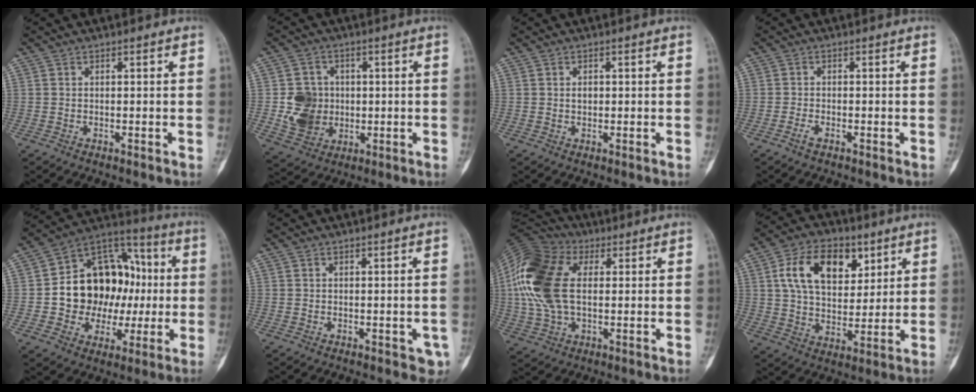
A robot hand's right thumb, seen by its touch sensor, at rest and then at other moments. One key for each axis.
{"total": 9.0, "fx": -0.3, "fy": 7.9, "fz": 4.2, "tx": -0.044, "ty": 0.002, "tz": 0.004}
{"total": 3.5, "fx": 0.3, "fy": 2.8, "fz": 2.1, "tx": -0.011, "ty": 0.003, "tz": 0.003}
{"total": 1.4, "fx": -0.9, "fy": 0.6, "fz": 0.9, "tx": -0.019, "ty": 0.000, "tz": -0.023}
{"total": 20.3, "fx": 0.1, "fy": 15.5, "fz": 13.2, "tx": -0.145, "ty": 0.039, "tz": 0.009}
{"total": 2.2, "fx": -0.4, "fy": 1.5, "fz": 1.6, "tx": 0.001, "ty": 0.001, "tz": -0.002}
{"total": 18.6, "fx": 2.8, "fy": 11.2, "fz": 14.5, "tx": -0.320, "ty": 0.013, "tz": 0.047}
{"total": 15.1, "fx": 5.7, "fy": 9.5, "fz": 10.3, "tx": -0.142, "ty": -0.013, "tz": 0.104}